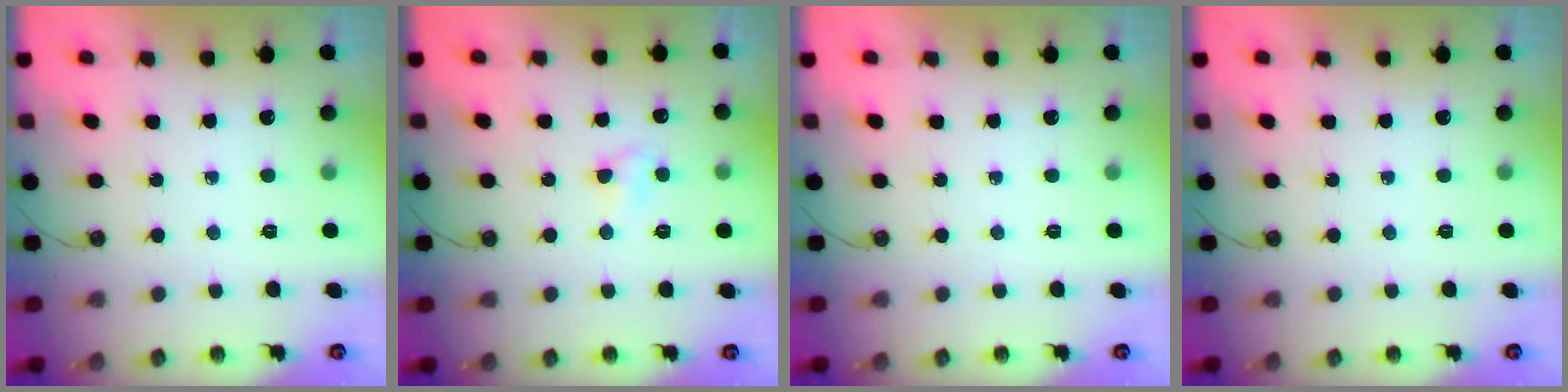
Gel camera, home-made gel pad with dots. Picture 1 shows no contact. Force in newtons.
{"total": 4.1, "press": 4.1, "slide": 0.6}
{"total": 0.0}
{"total": 0.0}